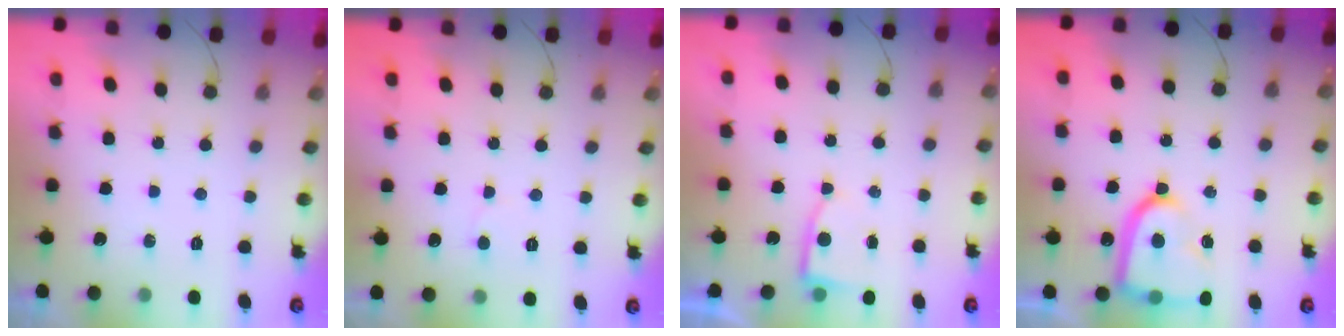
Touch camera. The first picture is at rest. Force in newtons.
{"total": 3.8, "press": 3.8, "slide": 0.4}
{"total": 2.8, "press": 2.8, "slide": 0.3}
{"total": 16.3, "press": 16.2, "slide": 1.7}